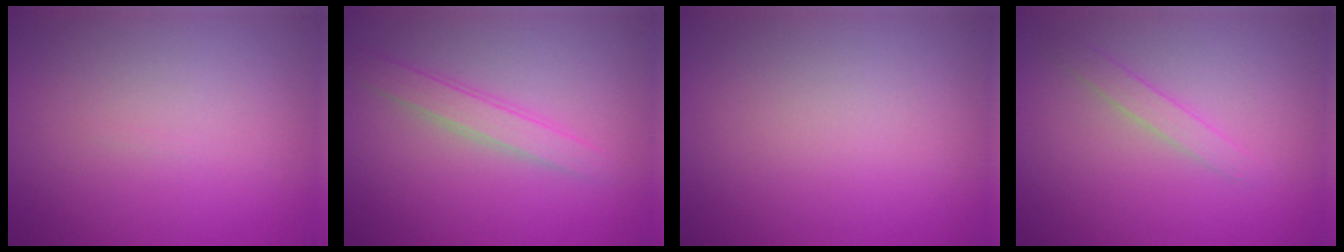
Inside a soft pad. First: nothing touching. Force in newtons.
{"total": 2.3, "press": 2.3, "slide": 0.1}
{"total": 0.0}
{"total": 1.4, "press": 1.4, "slide": 0.0}